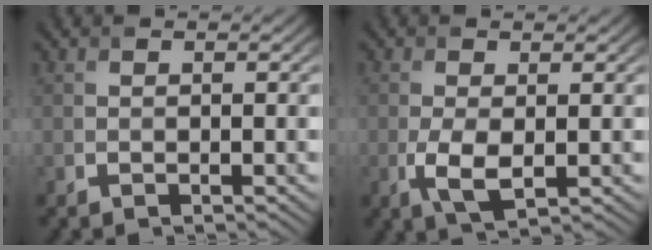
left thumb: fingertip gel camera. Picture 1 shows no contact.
{"total": 3.9, "force": [-0.7, 1.7, 3.4], "torque": [-0.084, -0.009, -0.011]}